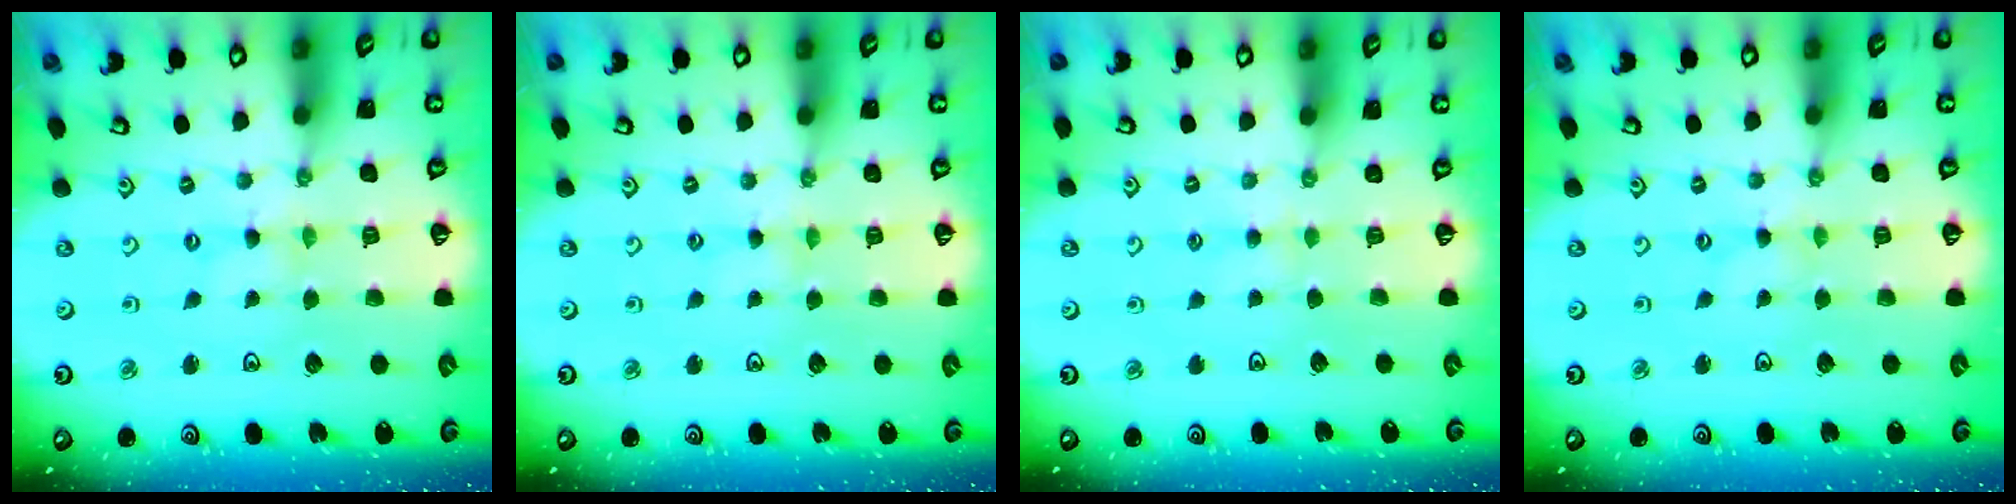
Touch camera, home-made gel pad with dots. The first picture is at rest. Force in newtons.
{"total": 2.6, "press": 2.5, "slide": 0.4}
{"total": 2.3, "press": 2.3, "slide": 0.4}
{"total": 0.0}